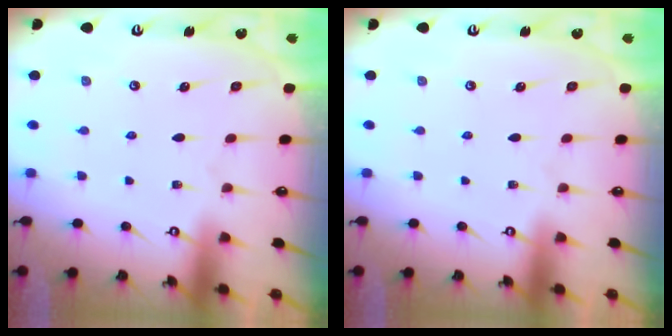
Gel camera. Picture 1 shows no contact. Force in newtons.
{"total": 0.0}